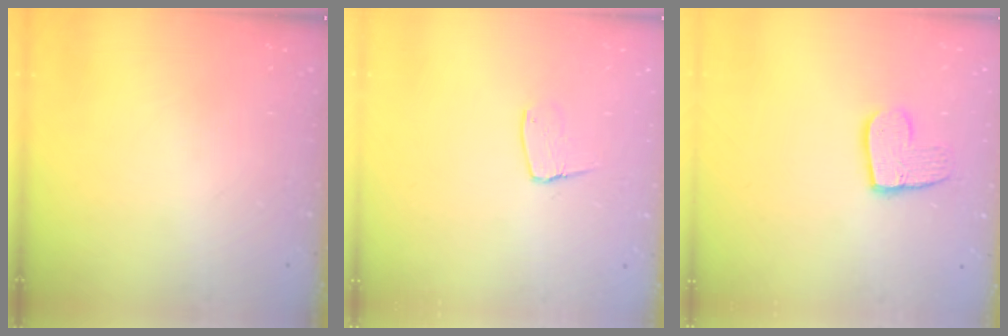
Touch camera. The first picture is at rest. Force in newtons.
{"total": 7.0, "press": 7.0, "slide": 0.5}
{"total": 10.5, "press": 10.5, "slide": 0.8}